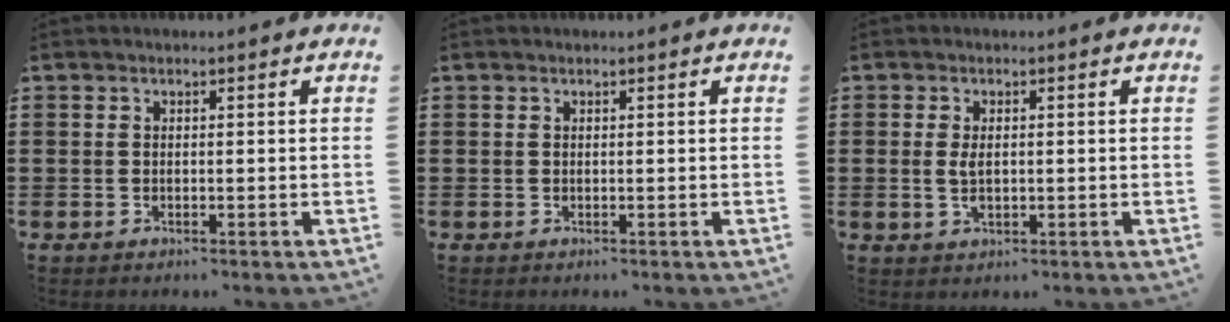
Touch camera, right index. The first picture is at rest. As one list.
[{"total": 0.0}, {"total": 2.9, "force": [0.0, 1.3, 2.6], "torque": [-0.059, -0.003, -0.001]}]